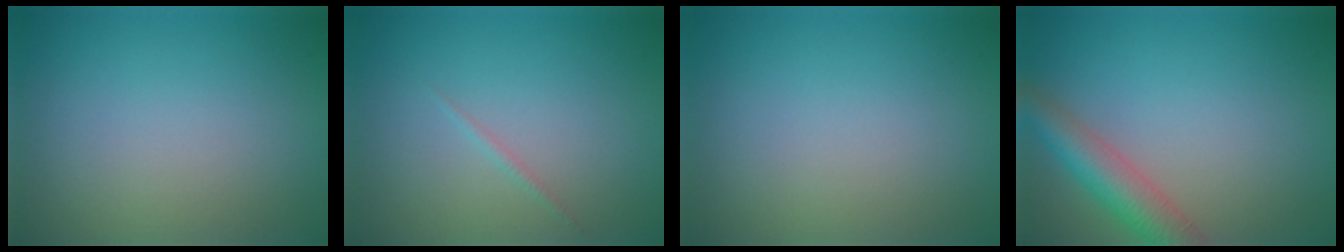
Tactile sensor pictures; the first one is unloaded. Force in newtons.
{"total": 0.6, "press": 0.6, "slide": 0.0}
{"total": 0.0}
{"total": 4.7, "press": 4.7, "slide": 0.3}